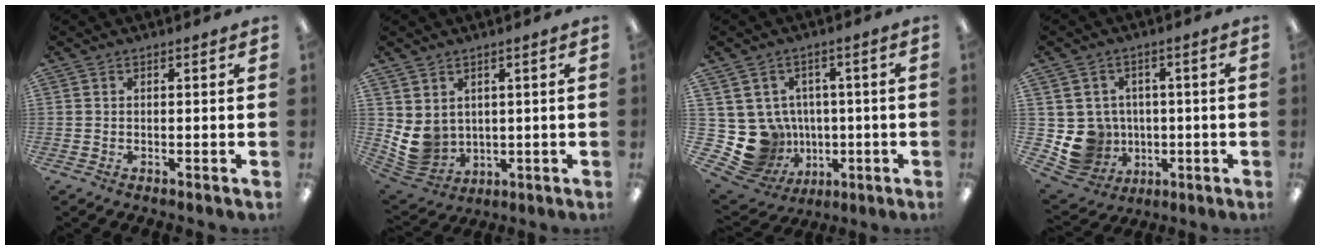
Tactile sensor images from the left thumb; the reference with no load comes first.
{"total": 7.7, "force": [2.4, 6.7, 3.0], "torque": [-0.089, -0.021, 0.054]}
{"total": 11.8, "force": [-1.4, 11.2, 3.4], "torque": [-0.110, -0.002, -0.005]}
{"total": 9.2, "force": [-1.1, 9.0, 1.8], "torque": [-0.063, 0.004, -0.007]}